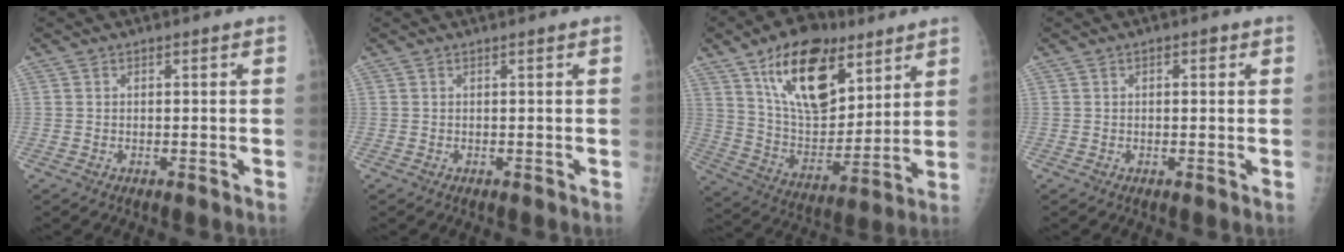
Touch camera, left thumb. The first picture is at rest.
{"total": 0.0}
{"total": 21.0, "force": [11.4, 11.2, 13.6], "torque": [-0.184, -0.054, 0.203]}
{"total": 1.9, "force": [0.7, 1.2, 1.3], "torque": [-0.008, 0.002, 0.007]}